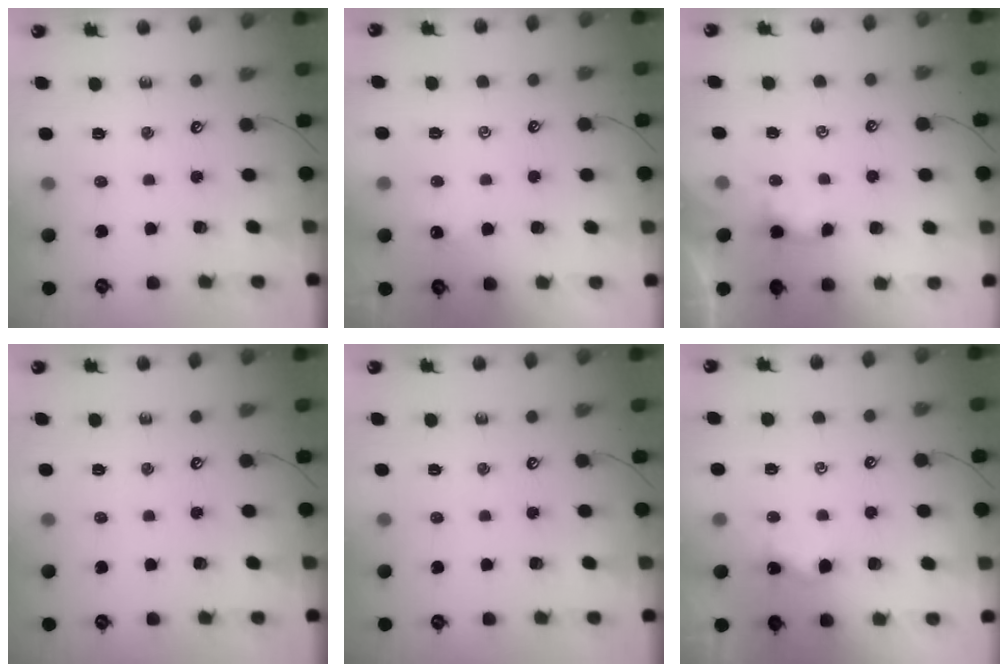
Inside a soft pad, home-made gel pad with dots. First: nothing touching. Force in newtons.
{"total": 2.0, "press": 2.0, "slide": 0.4}
{"total": 2.9, "press": 2.9, "slide": 0.2}
{"total": 0.0}
{"total": 0.0}
{"total": 1.1, "press": 1.0, "slide": 0.4}